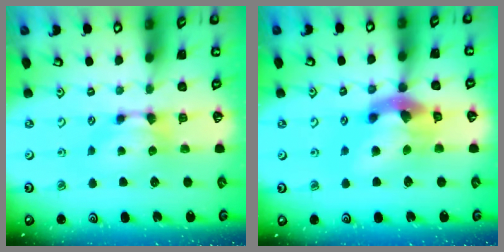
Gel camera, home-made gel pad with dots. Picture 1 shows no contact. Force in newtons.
{"total": 8.2, "press": 7.7, "slide": 2.8}